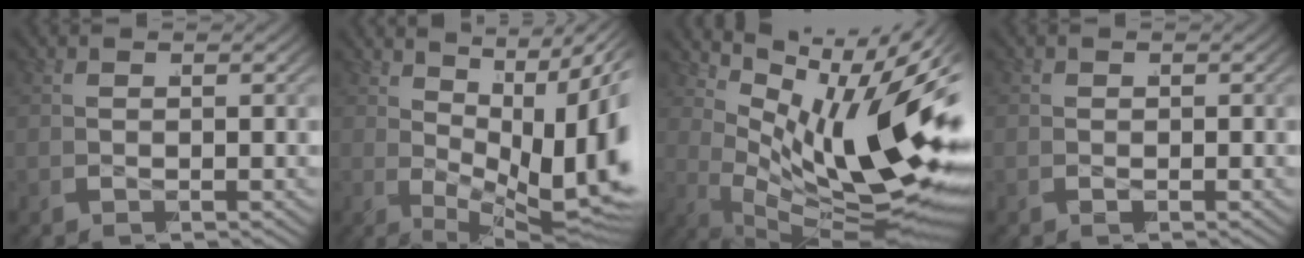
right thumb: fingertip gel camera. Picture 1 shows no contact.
{"total": 14.7, "force": [-2.4, 8.5, 11.7], "torque": [-0.209, -0.044, -0.015]}
{"total": 16.5, "force": [0.0, 8.4, 14.3], "torque": [-0.245, -0.013, 0.012]}
{"total": 0.8, "force": [-0.2, 0.7, 0.2], "torque": [-0.010, -0.008, 0.000]}